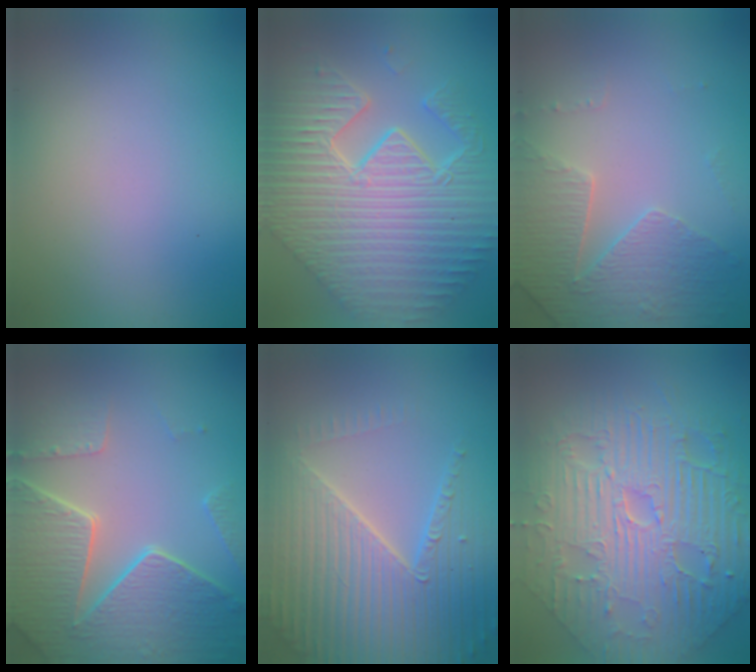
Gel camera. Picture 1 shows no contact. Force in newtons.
{"total": 12.1, "press": 8.1, "slide": 9.0}
{"total": 4.6, "press": 3.6, "slide": 2.9}
{"total": 8.3, "press": 5.9, "slide": 5.8}
{"total": 7.1, "press": 6.9, "slide": 1.7}
{"total": 11.9, "press": 7.8, "slide": 9.0}